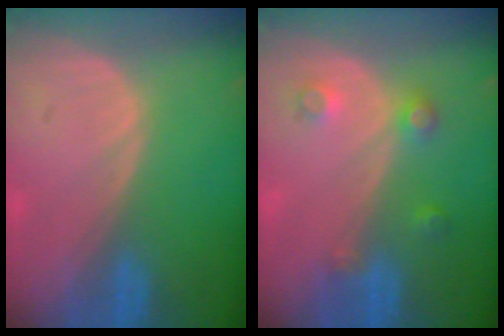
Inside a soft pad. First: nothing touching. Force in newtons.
{"total": 3.5, "press": 3.2, "slide": 1.6}